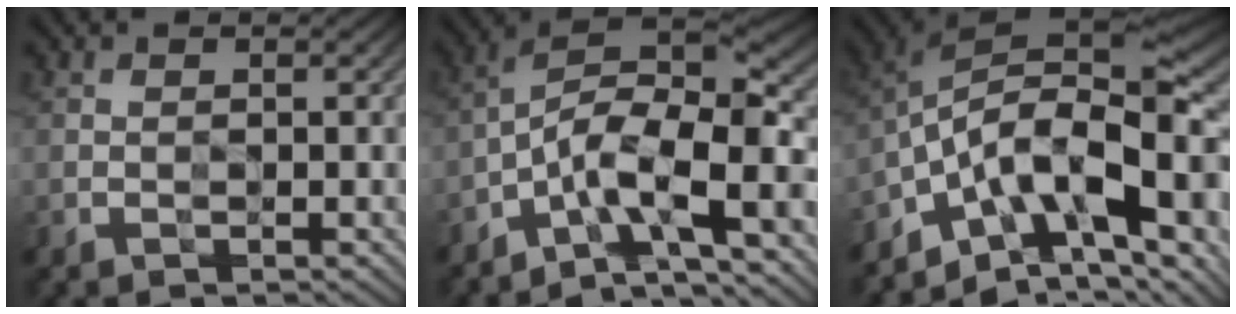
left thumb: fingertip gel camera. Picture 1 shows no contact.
{"total": 12.6, "force": [-6.3, 4.6, 9.9], "torque": [-0.169, -0.007, -0.127]}
{"total": 16.7, "force": [-4.8, 8.6, 13.5], "torque": [-0.243, -0.001, -0.092]}